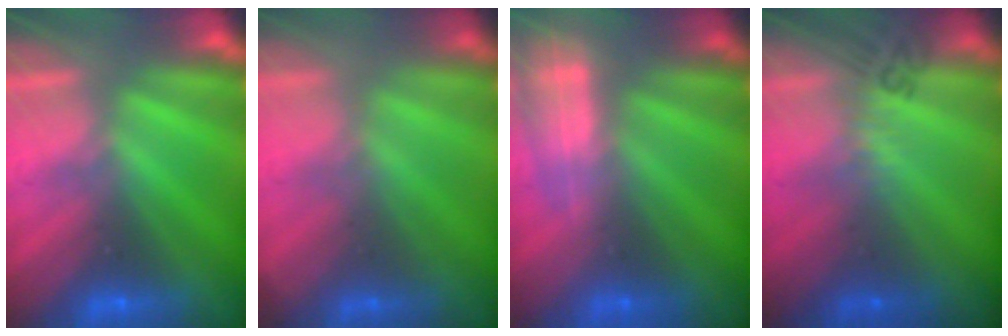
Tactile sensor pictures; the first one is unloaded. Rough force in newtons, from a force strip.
{"total": 1.8}
{"total": 2.5}
{"total": 2.4}